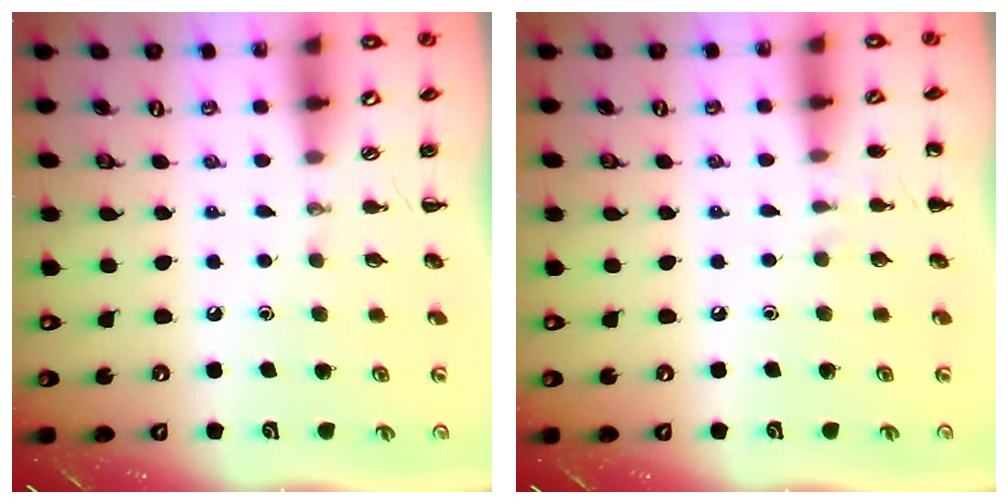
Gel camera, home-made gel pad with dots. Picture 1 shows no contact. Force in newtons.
{"total": 4.3, "press": 4.1, "slide": 1.3}